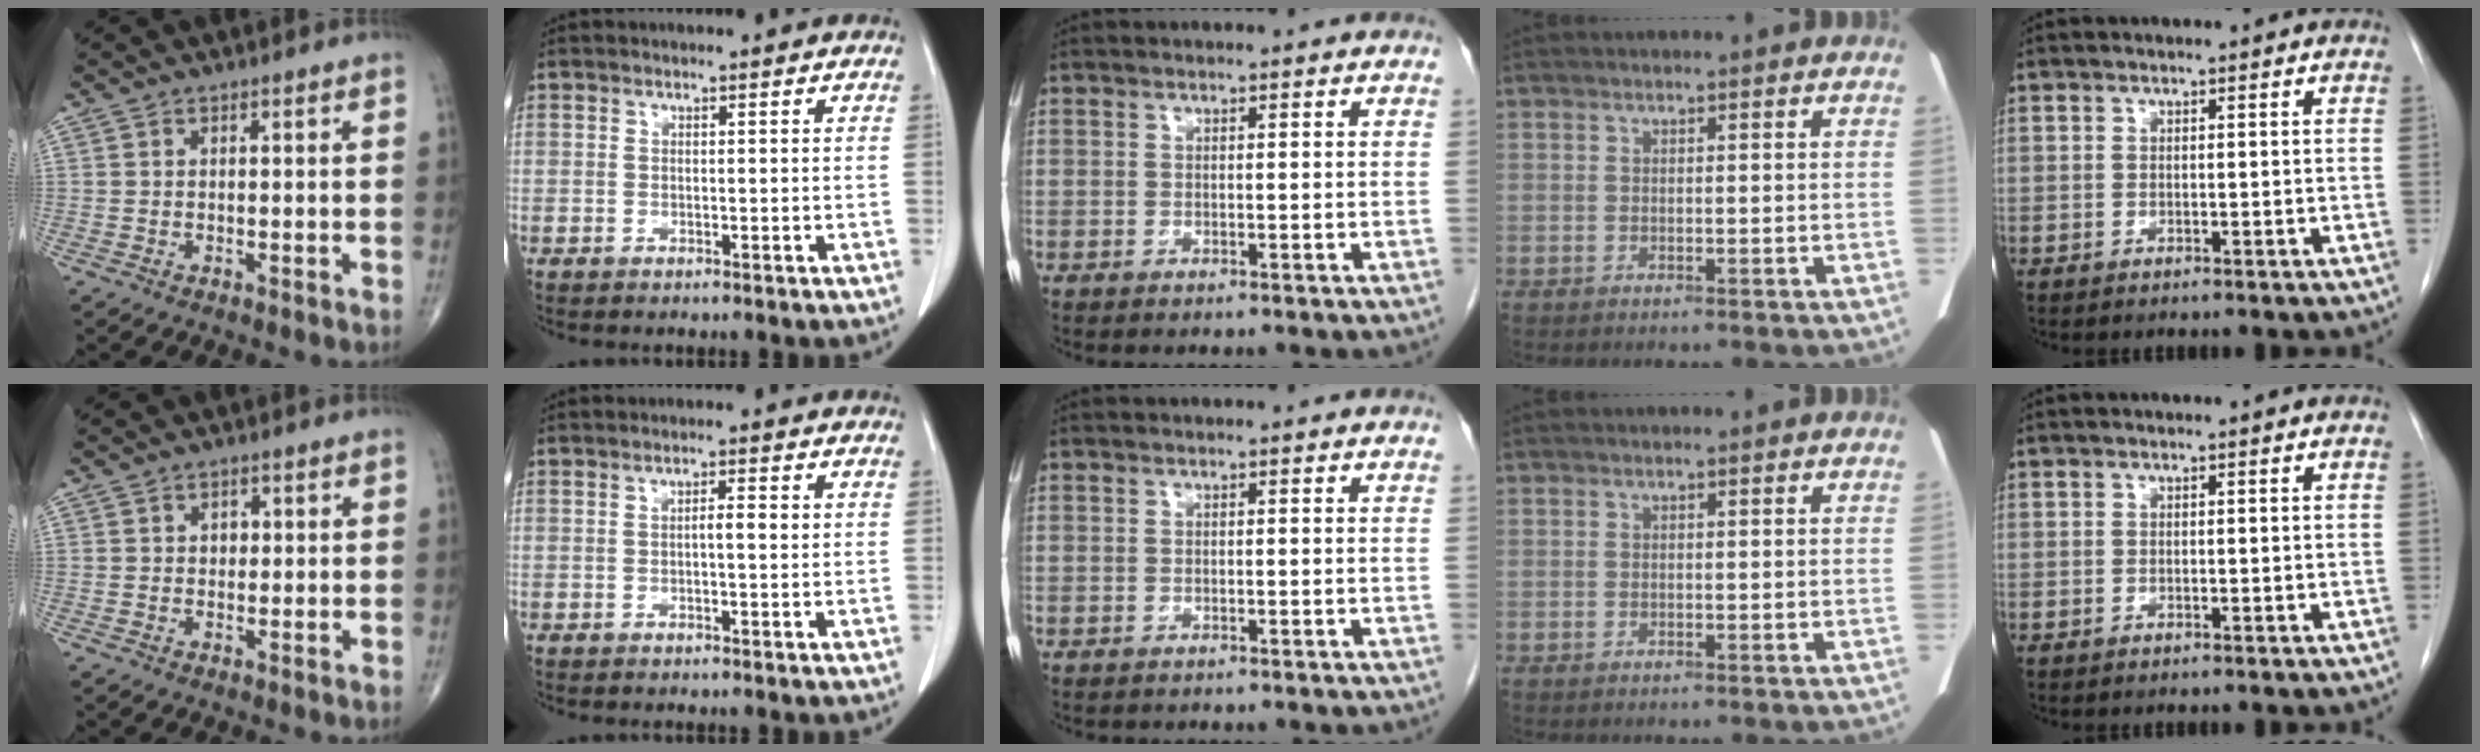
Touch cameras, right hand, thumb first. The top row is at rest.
{"thumb": {"total": 2.0, "force": [0.4, 1.6, 1.1], "torque": [-0.005, 0.001, 0.005]}, "index": {"total": 2.3, "force": [0.1, 0.3, 2.2], "torque": [-0.037, 0.003, 0.001]}, "middle": {"total": 0.6, "force": [-0.6, 0.3, 0.1], "torque": [-0.009, 0.000, -0.009]}}